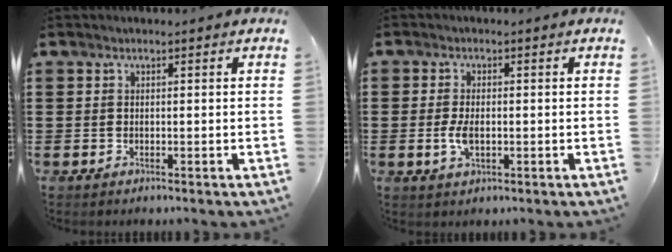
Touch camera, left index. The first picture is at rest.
{"total": 3.6, "force": [-0.6, 1.7, 3.1], "torque": [-0.070, -0.002, -0.013]}